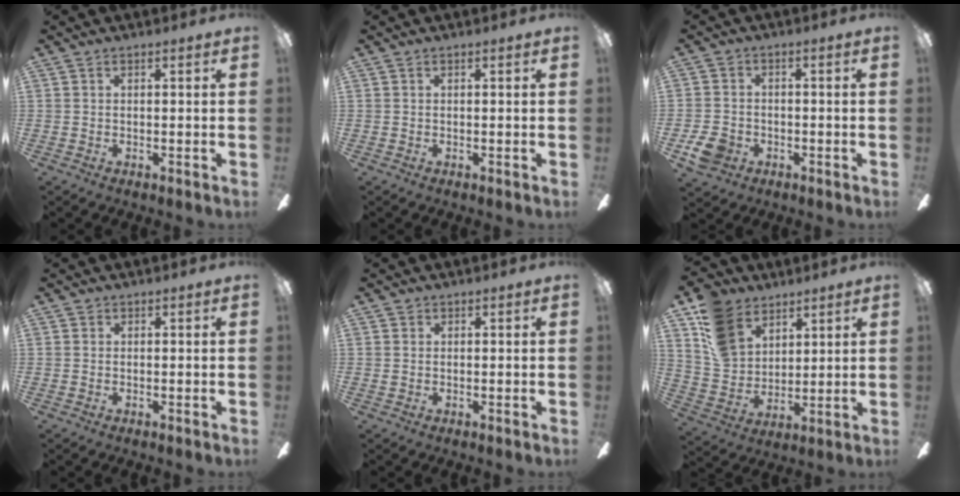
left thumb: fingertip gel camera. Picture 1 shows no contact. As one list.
[{"total": 0.0}, {"total": 6.0, "force": [-2.7, 4.8, 2.5], "torque": [-0.050, 0.014, -0.050]}, {"total": 0.0}, {"total": 0.7, "force": [0.3, 0.7, 0.1], "torque": [-0.001, 0.005, 0.004]}, {"total": 13.9, "force": [8.6, 9.5, 5.3], "torque": [-0.124, -0.026, 0.177]}]